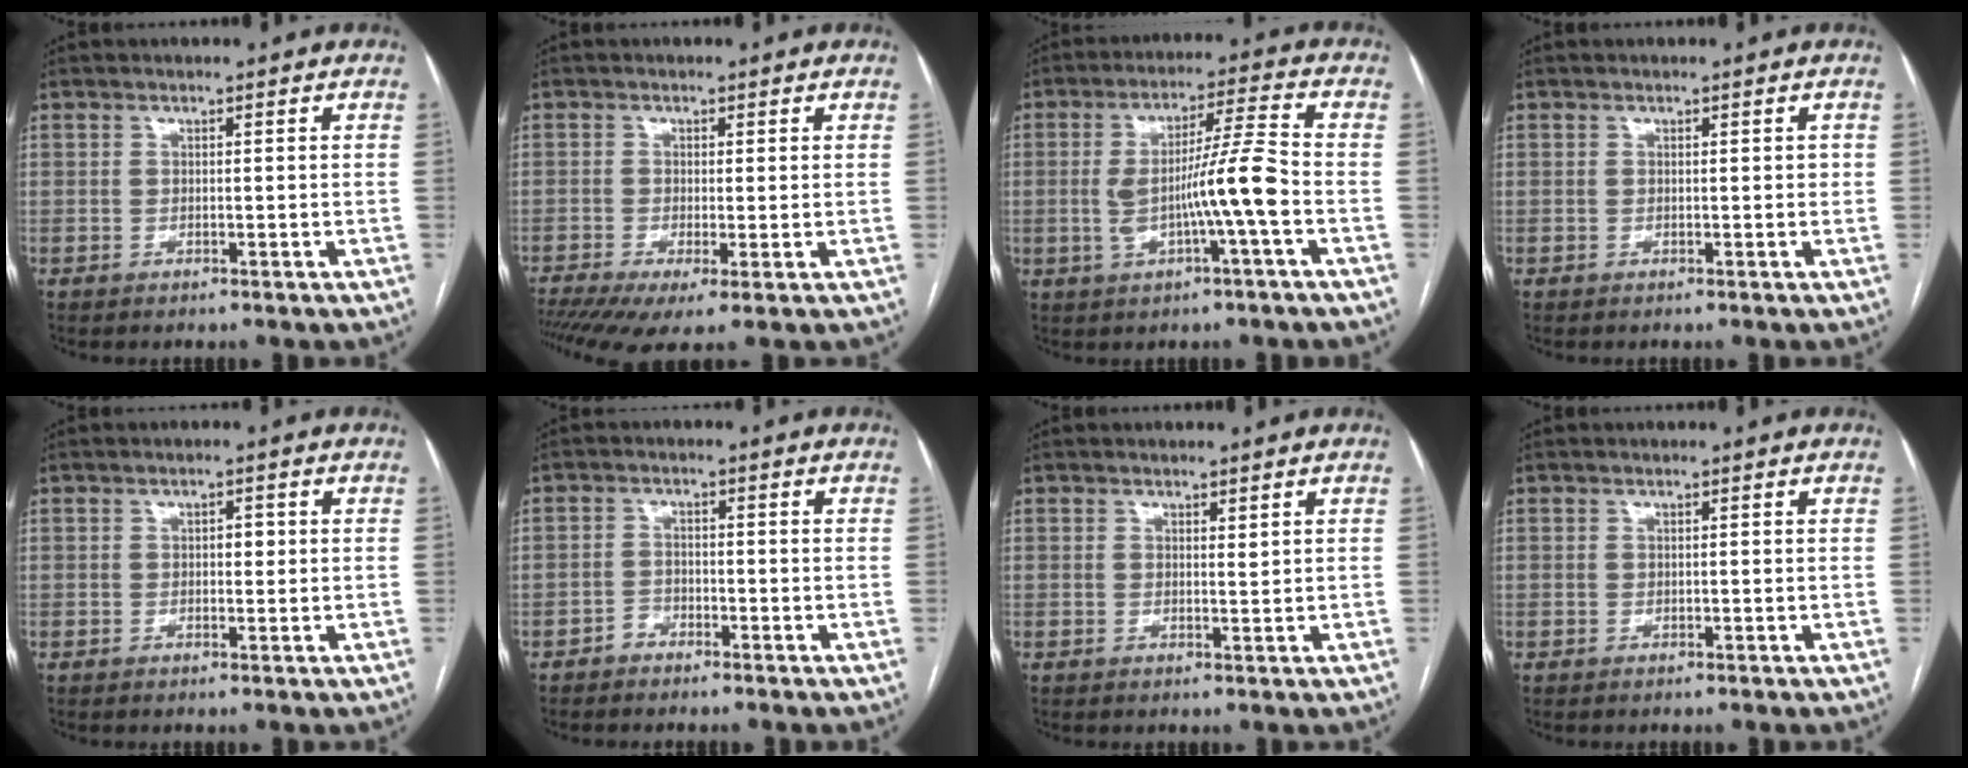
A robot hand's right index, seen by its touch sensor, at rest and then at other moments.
{"total": 7.9, "force": [-3.9, 2.1, 6.6], "torque": [-0.125, -0.014, -0.069]}
{"total": 9.7, "force": [-1.9, -0.3, 9.5], "torque": [-0.174, 0.012, -0.032]}
{"total": 0.7, "force": [0.1, 0.4, 0.5], "torque": [-0.007, 0.001, 0.003]}
{"total": 1.6, "force": [0.2, 0.8, 1.3], "torque": [-0.017, 0.004, 0.002]}
{"total": 1.9, "force": [-1.5, 1.1, 0.2], "torque": [-0.002, 0.006, -0.029]}
{"total": 0.7, "force": [0.5, 0.1, 0.6], "torque": [-0.010, -0.004, 0.008]}
{"total": 0.0}